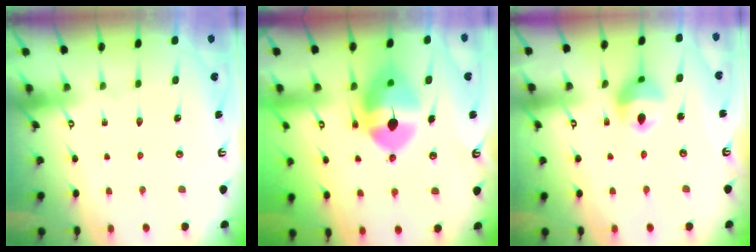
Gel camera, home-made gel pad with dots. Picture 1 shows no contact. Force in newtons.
{"total": 10.9, "press": 10.8, "slide": 1.7}
{"total": 10.6, "press": 10.5, "slide": 1.3}